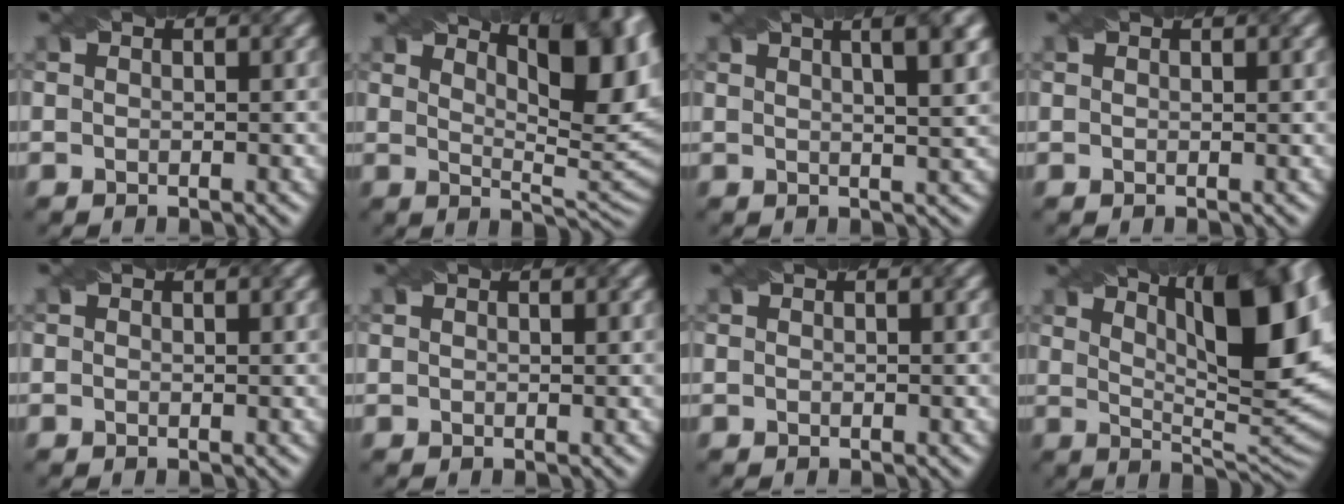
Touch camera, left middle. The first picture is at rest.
{"total": 11.9, "force": [6.1, 4.2, 9.3], "torque": [-0.096, 0.025, 0.078]}
{"total": 8.2, "force": [4.0, 3.4, 6.3], "torque": [-0.034, 0.047, 0.026]}
{"total": 0.7, "force": [0.6, 0.0, 0.4], "torque": [-0.010, 0.001, 0.005]}
{"total": 0.0}
{"total": 0.7, "force": [0.5, 0.0, 0.4], "torque": [-0.009, 0.001, 0.005]}
{"total": 0.0}
{"total": 12.8, "force": [5.5, 3.5, 11.0], "torque": [-0.145, 0.008, 0.092]}